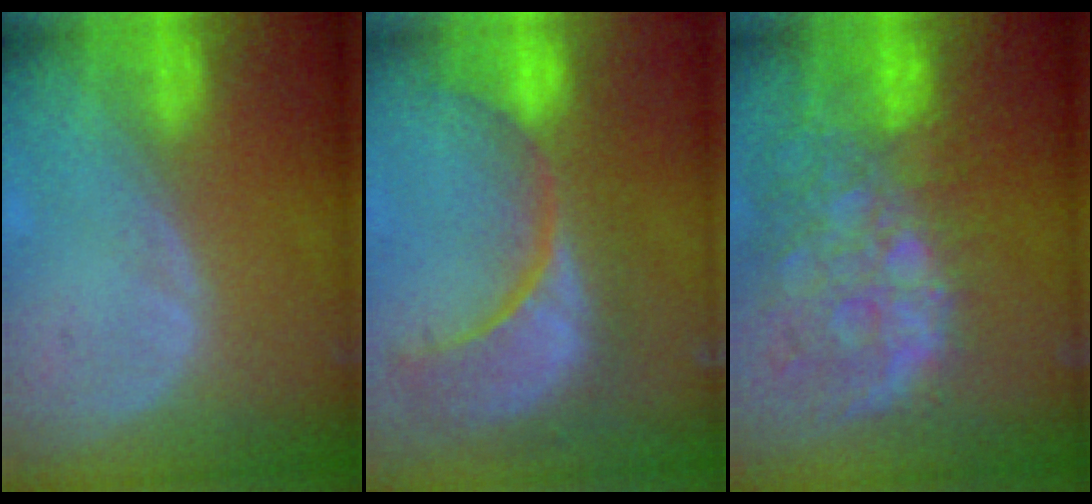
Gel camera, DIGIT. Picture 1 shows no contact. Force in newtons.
{"total": 13.0, "press": 11.5, "slide": 6.1}
{"total": 13.2, "press": 10.8, "slide": 7.6}